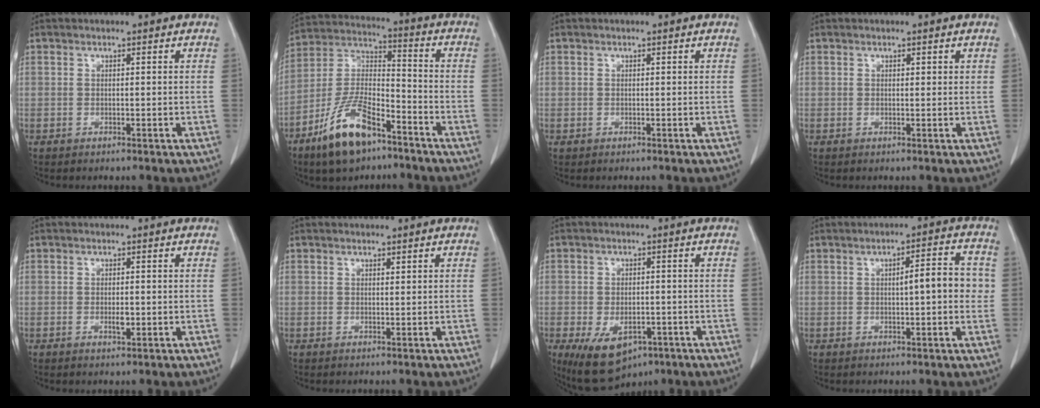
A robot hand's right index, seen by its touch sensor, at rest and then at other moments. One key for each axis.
{"total": 13.5, "fx": -8.5, "fy": 4.9, "fz": 9.3, "tx": -0.196, "ty": -0.003, "tz": -0.159}
{"total": 0.0}
{"total": 0.7, "fx": 0.4, "fy": 0.3, "fz": 0.5, "tx": -0.004, "ty": -0.002, "tz": 0.005}
{"total": 1.8, "fx": -0.4, "fy": 0.6, "fz": 1.6, "tx": -0.031, "ty": -0.002, "tz": -0.004}
{"total": 0.0}
{"total": 10.4, "fx": -5.4, "fy": 6.0, "fz": 6.6, "tx": -0.117, "ty": -0.008, "tz": -0.071}
{"total": 6.1, "fx": 0.3, "fy": 1.3, "fz": 5.9, "tx": -0.087, "ty": 0.018, "tz": 0.004}